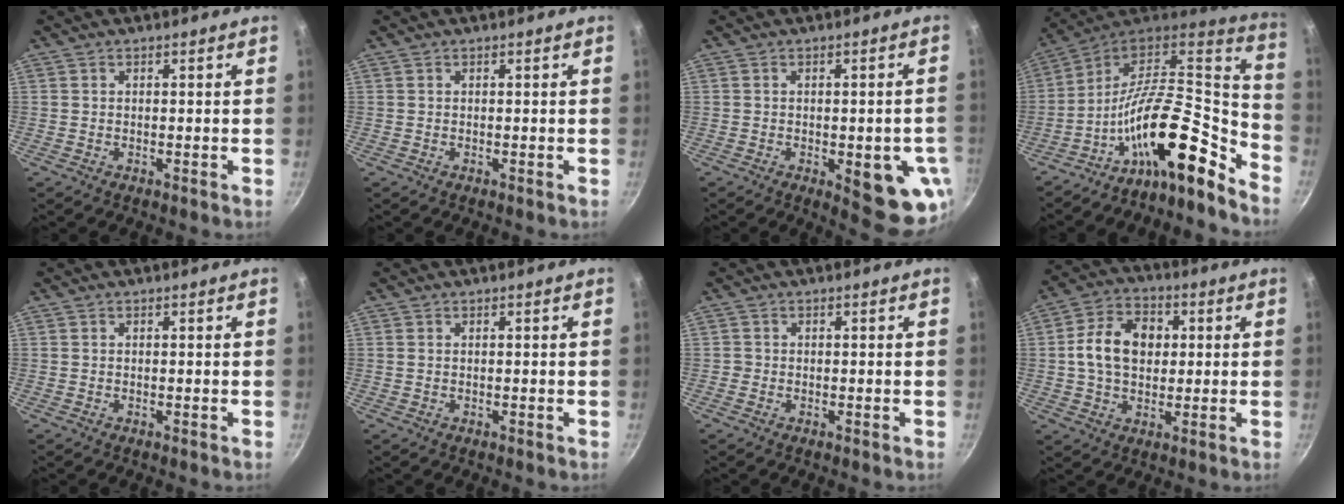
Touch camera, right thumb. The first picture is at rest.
{"total": 0.0}
{"total": 12.3, "force": [-3.3, 4.5, 11.0], "torque": [-0.092, 0.000, -0.035]}
{"total": 20.2, "force": [-12.6, 6.8, 14.2], "torque": [-0.172, 0.090, -0.242]}
{"total": 0.0}
{"total": 0.0}
{"total": 0.7, "force": [-0.3, 0.7, 0.1], "torque": [0.000, 0.001, -0.007]}
{"total": 11.8, "force": [1.4, 8.6, 7.9], "torque": [-0.117, 0.015, 0.012]}